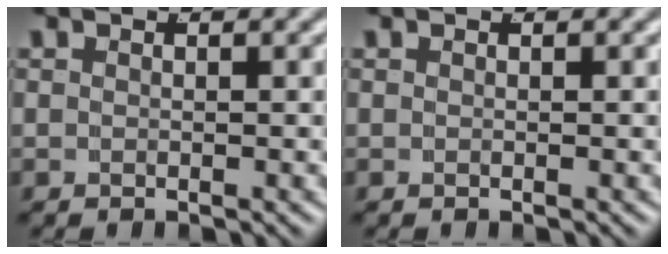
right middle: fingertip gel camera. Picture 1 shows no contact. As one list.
[{"total": 0.0}]